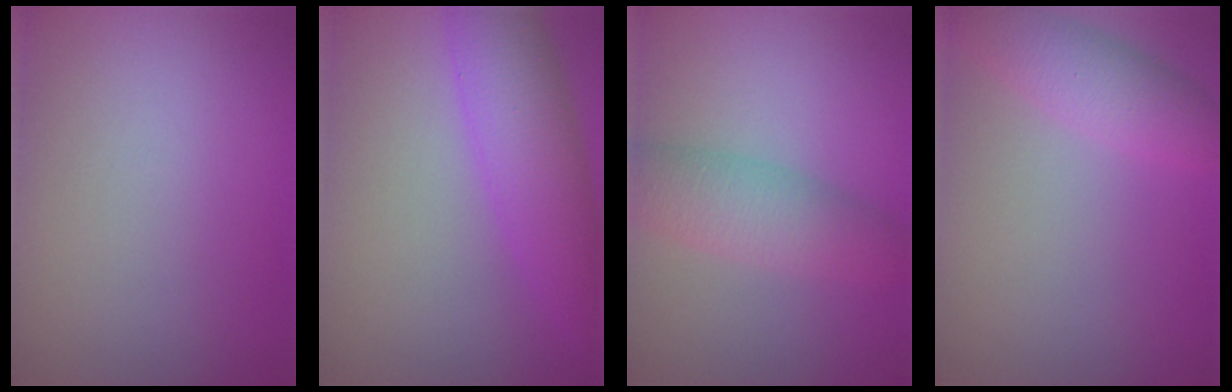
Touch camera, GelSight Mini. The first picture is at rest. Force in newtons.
{"total": 6.0, "press": 6.0, "slide": 0.1}
{"total": 4.5, "press": 4.5, "slide": 0.0}
{"total": 3.5, "press": 3.5, "slide": 0.1}